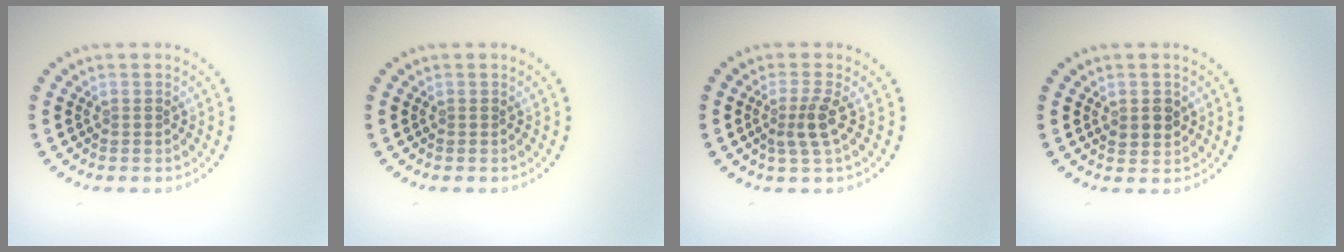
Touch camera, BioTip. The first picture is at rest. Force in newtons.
{"total": 0.0}
{"total": 2.4, "press": 1.8, "slide": 1.6}
{"total": 1.7, "press": 1.7, "slide": 0.3}